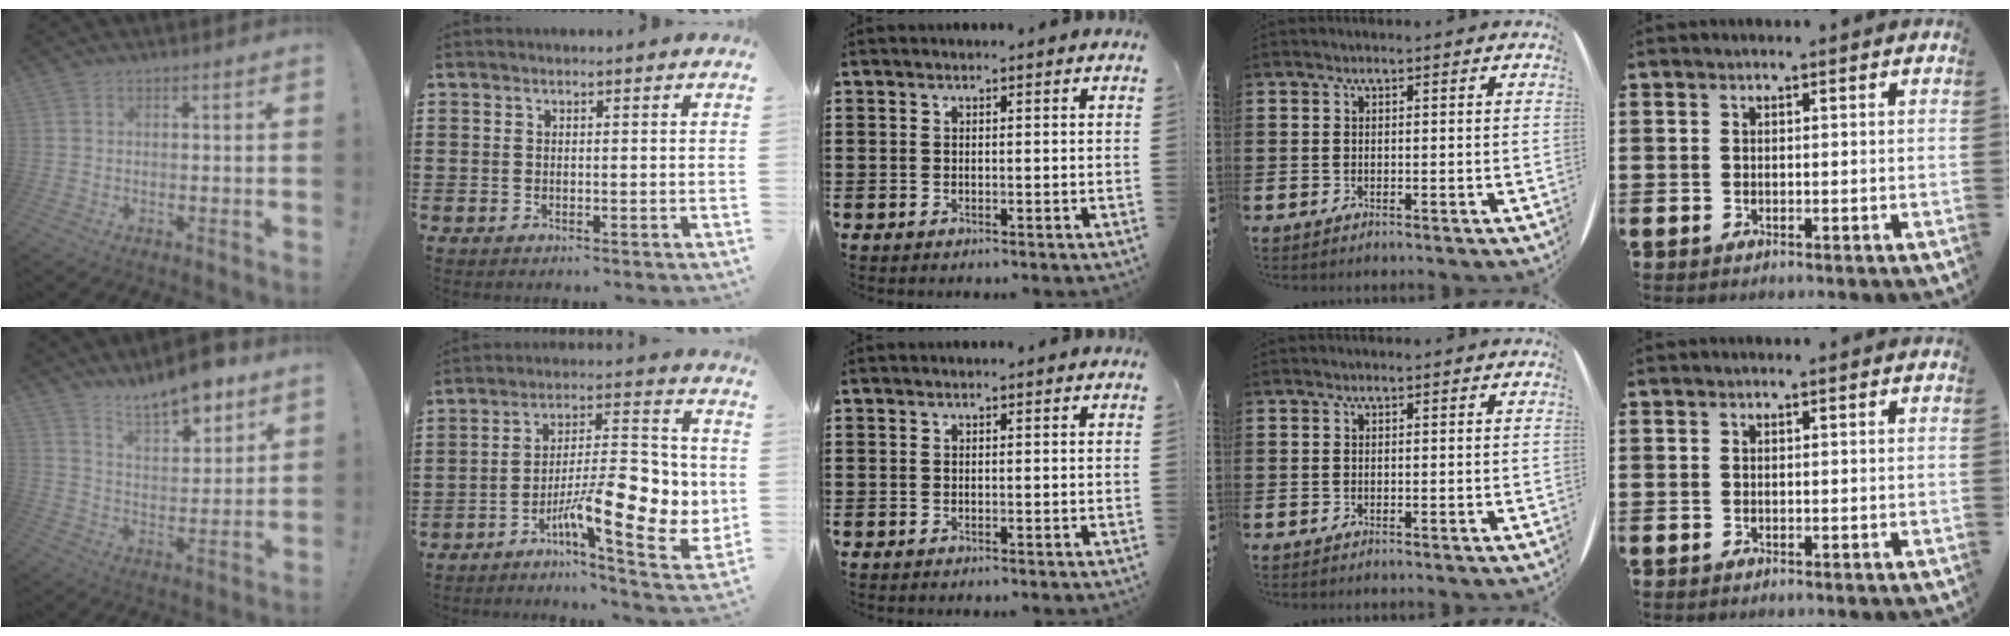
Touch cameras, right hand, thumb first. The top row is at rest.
{"thumb": {"total": 11.7, "force": [9.9, 3.2, 5.3], "torque": [-0.088, -0.069, 0.175]}, "index": {"total": 13.4, "force": [-3.6, 5.3, 11.7], "torque": [-0.159, -0.008, -0.062]}}